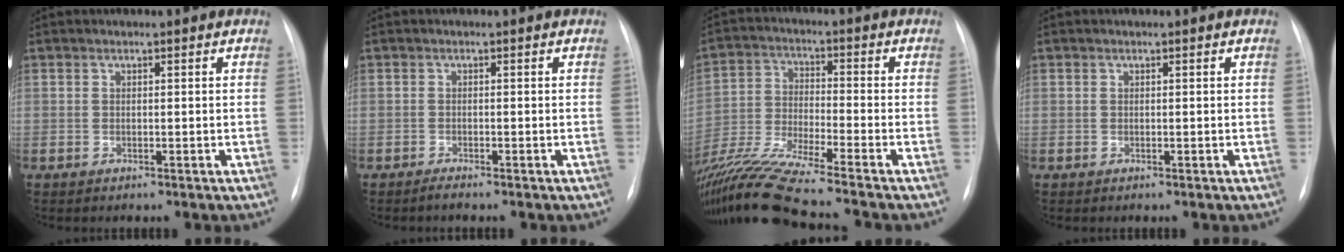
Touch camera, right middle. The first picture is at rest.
{"total": 0.7, "force": [-0.7, -0.2, 0.3], "torque": [-0.009, -0.005, -0.010]}
{"total": 15.1, "force": [-13.1, -2.0, 7.3], "torque": [-0.145, -0.032, -0.233]}
{"total": 0.0}